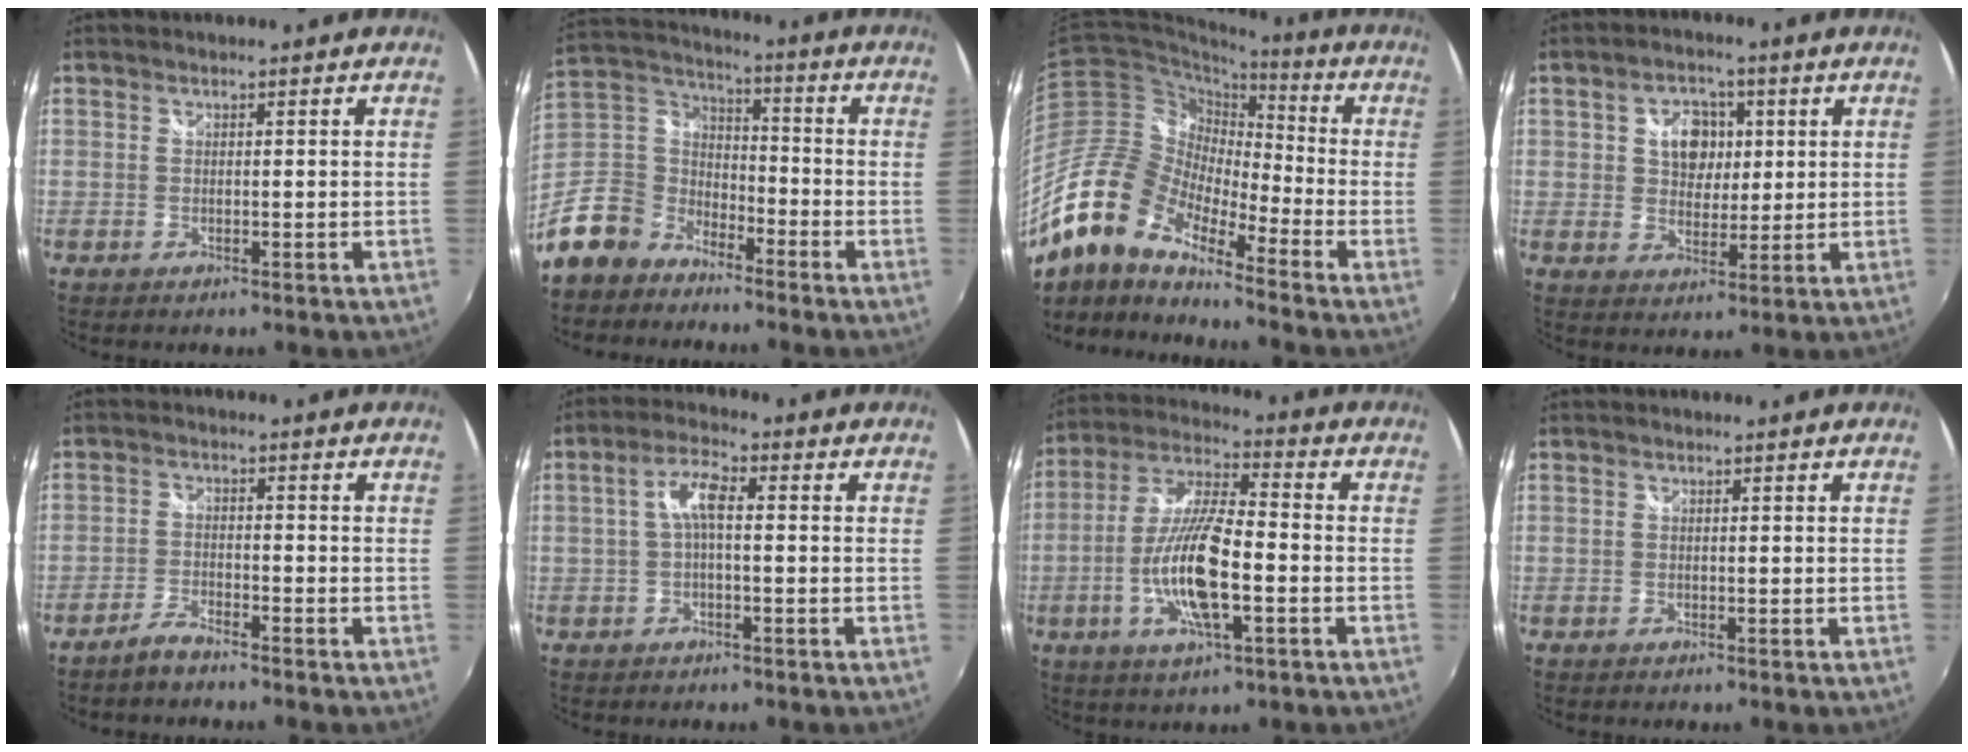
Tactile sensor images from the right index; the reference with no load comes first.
{"total": 14.0, "force": [-9.4, 9.2, 4.8], "torque": [-0.134, 0.026, -0.179]}
{"total": 18.2, "force": [-12.8, 7.5, 10.5], "torque": [-0.192, -0.015, -0.261]}
{"total": 7.4, "force": [1.8, 5.8, 4.3], "torque": [-0.071, 0.015, 0.032]}
{"total": 3.3, "force": [-3.0, 0.6, 1.3], "torque": [-0.045, 0.000, -0.061]}
{"total": 4.8, "force": [-0.1, 1.4, 4.6], "torque": [-0.092, 0.015, -0.002]}
{"total": 14.4, "force": [-4.0, 3.9, 13.3], "torque": [-0.271, -0.005, -0.079]}
{"total": 0.0}